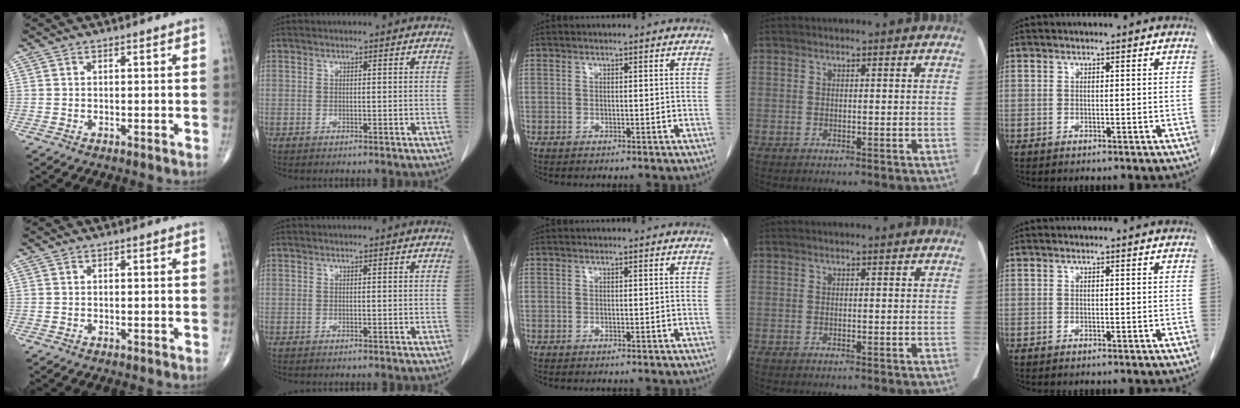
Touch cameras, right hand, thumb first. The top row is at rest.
{}